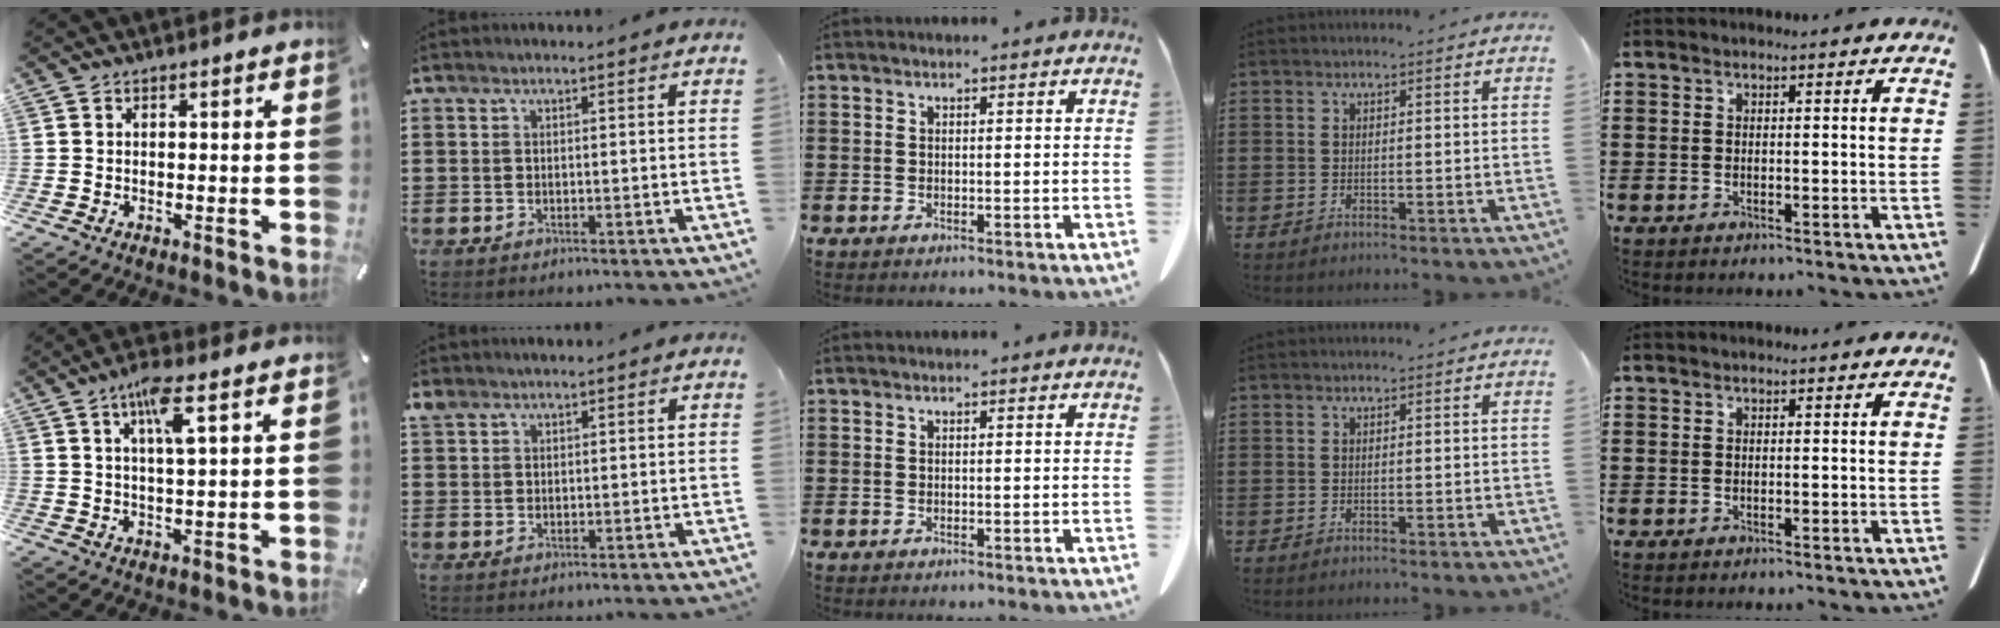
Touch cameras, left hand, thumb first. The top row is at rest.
{"thumb": {"total": 6.7, "force": [2.9, 1.0, 5.9], "torque": [-0.116, 0.001, 0.046]}, "index": {"total": 1.3, "force": [1.1, 0.6, 0.4], "torque": [-0.011, 0.001, 0.022]}}